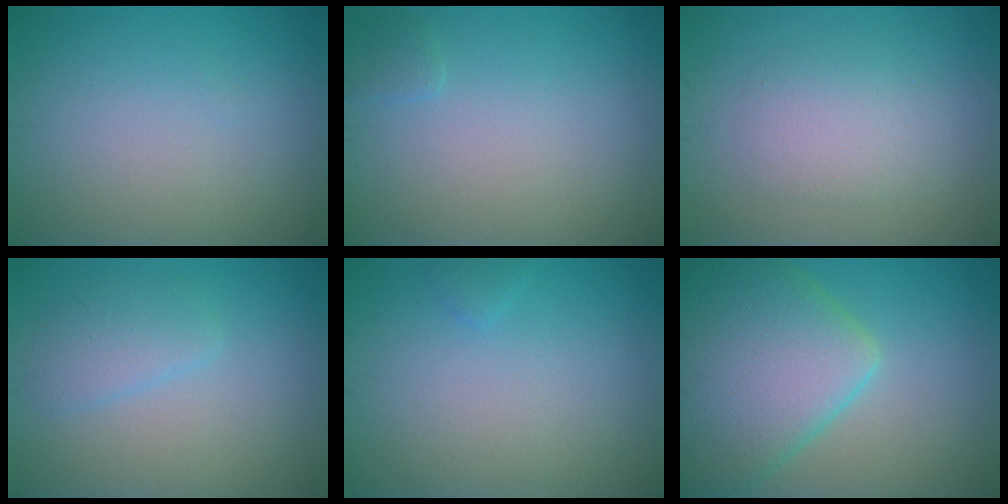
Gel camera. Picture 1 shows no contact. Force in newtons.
{"total": 0.8, "press": 0.8, "slide": 0.1}
{"total": 2.8, "press": 2.8, "slide": 0.2}
{"total": 2.1, "press": 2.1, "slide": 0.2}
{"total": 0.6, "press": 0.6, "slide": 0.0}
{"total": 9.6, "press": 9.6, "slide": 0.5}